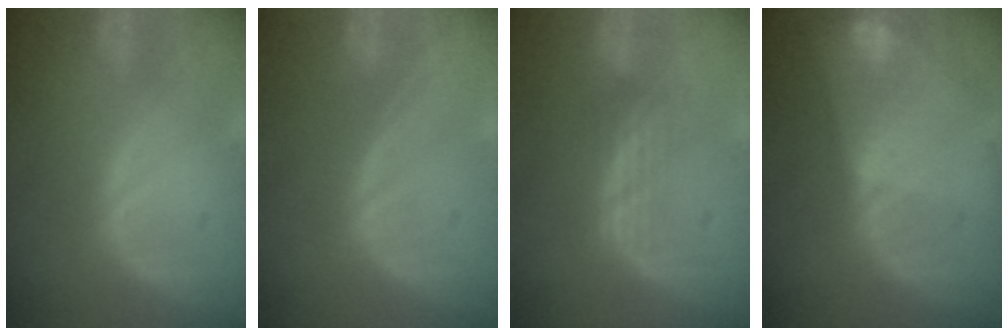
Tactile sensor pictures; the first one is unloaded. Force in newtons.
{"total": 0.0}
{"total": 2.4, "press": 2.3, "slide": 0.8}
{"total": 7.9, "press": 6.9, "slide": 3.8}